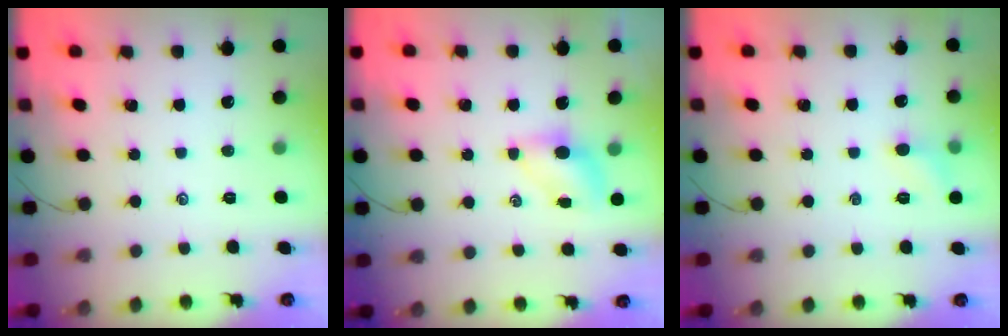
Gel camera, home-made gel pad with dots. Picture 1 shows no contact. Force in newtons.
{"total": 4.6, "press": 4.6, "slide": 0.6}
{"total": 5.5, "press": 5.2, "slide": 1.9}